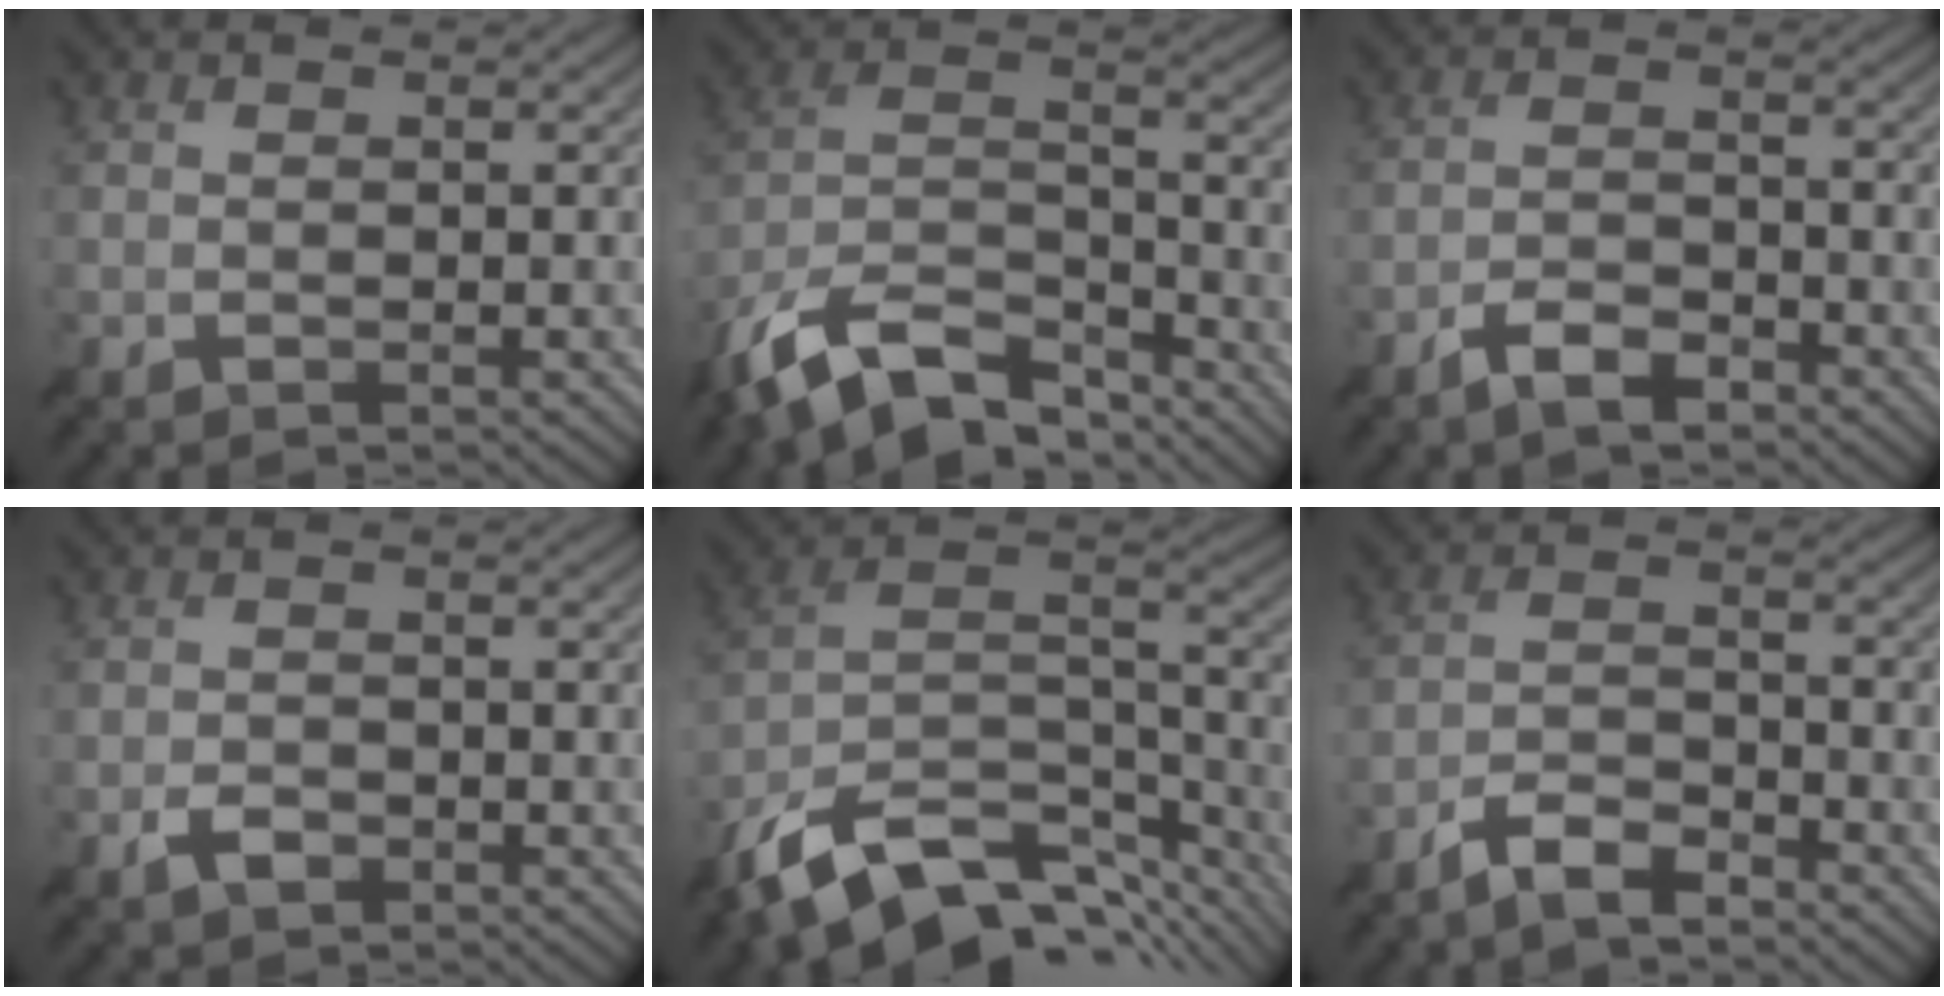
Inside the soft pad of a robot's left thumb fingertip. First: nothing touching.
{"total": 14.6, "force": [-10.7, 5.9, 7.9], "torque": [-0.182, 0.000, -0.207]}
{"total": 3.8, "force": [-2.8, 1.3, 2.3], "torque": [-0.050, 0.003, -0.059]}
{"total": 2.0, "force": [-1.0, 1.1, 1.2], "torque": [-0.024, 0.001, -0.022]}
{"total": 15.1, "force": [-10.4, 6.4, 8.9], "torque": [-0.209, -0.015, -0.169]}
{"total": 4.7, "force": [-3.8, 1.2, 2.5], "torque": [-0.053, 0.002, -0.080]}